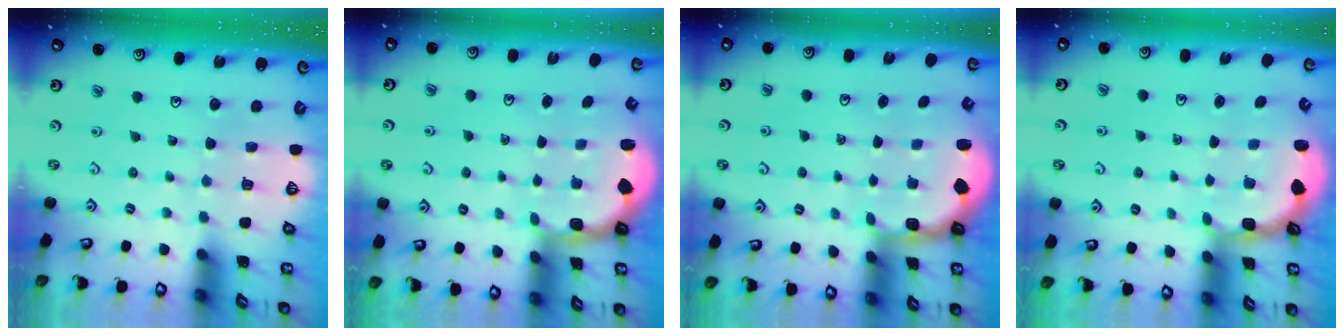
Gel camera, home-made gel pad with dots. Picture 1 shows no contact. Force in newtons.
{"total": 2.5, "press": 1.2, "slide": 2.2}
{"total": 2.2, "press": 1.5, "slide": 1.6}
{"total": 2.7, "press": 2.1, "slide": 1.7}